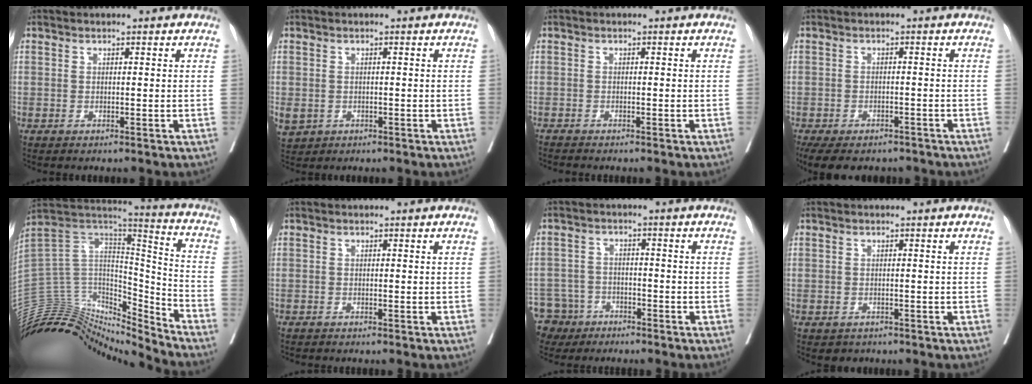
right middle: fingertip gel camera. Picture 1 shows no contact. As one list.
[{"total": 4.9, "force": [-1.9, 4.0, 2.2], "torque": [-0.064, -0.004, -0.022]}, {"total": 1.7, "force": [-1.6, -0.3, 0.5], "torque": [-0.012, -0.003, -0.030]}, {"total": 13.3, "force": [-10.3, 6.0, 6.0], "torque": [-0.146, -0.015, -0.133]}, {"total": 22.7, "force": [-21.2, 6.2, 5.1], "torque": [-0.119, 0.078, -0.353]}, {"total": 0.7, "force": [-0.7, 0.2, 0.2], "torque": [-0.009, -0.002, -0.016]}, {"total": 7.7, "force": [-5.6, 5.2, 0.5], "torque": [-0.020, -0.001, -0.098]}, {"total": 2.3, "force": [-1.7, 1.5, 0.6], "torque": [-0.013, -0.002, -0.021]}]